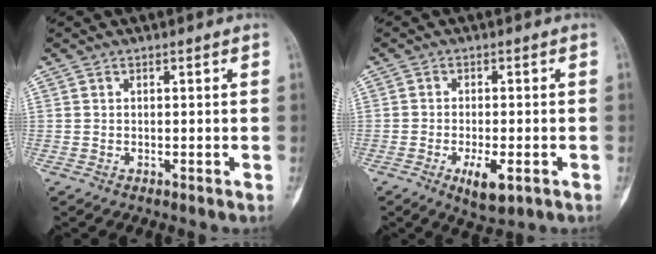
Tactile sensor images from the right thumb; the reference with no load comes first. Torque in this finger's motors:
{"motor_torque": [0.94, 0.53, 0.64, -0.40, 0.13]}